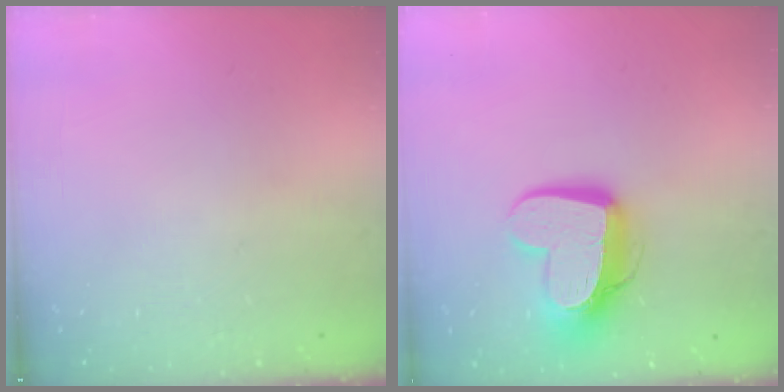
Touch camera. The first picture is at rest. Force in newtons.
{"total": 14.0, "press": 13.9, "slide": 1.3}